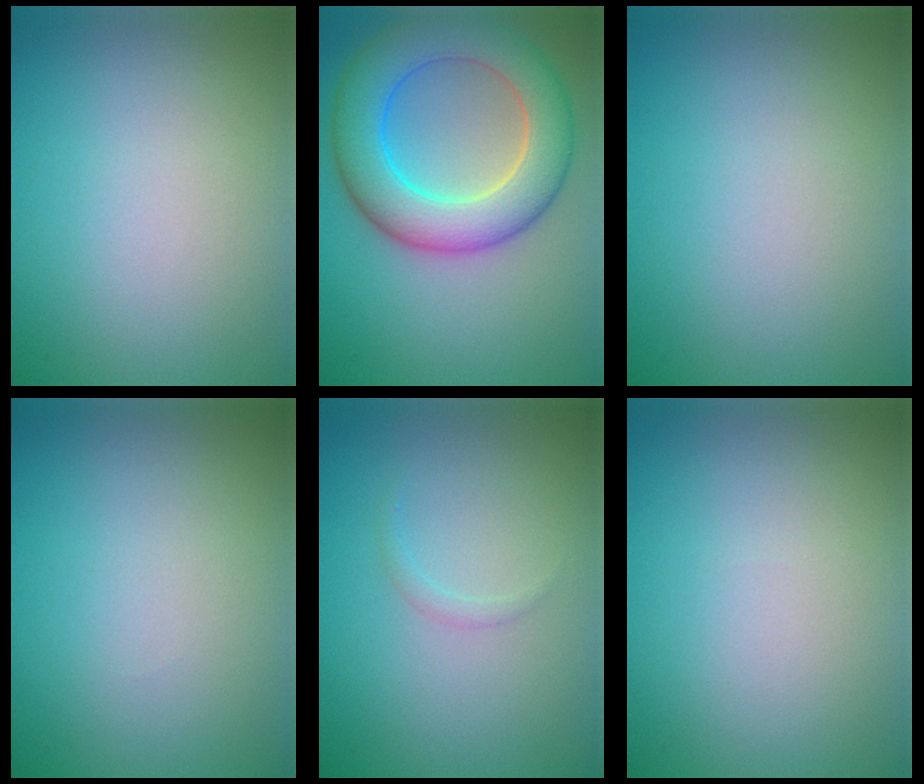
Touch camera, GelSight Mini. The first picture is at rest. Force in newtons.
{"total": 8.7, "press": 8.7, "slide": 0.4}
{"total": 0.0}
{"total": 0.0}
{"total": 0.7, "press": 0.7, "slide": 0.1}
{"total": 0.0}